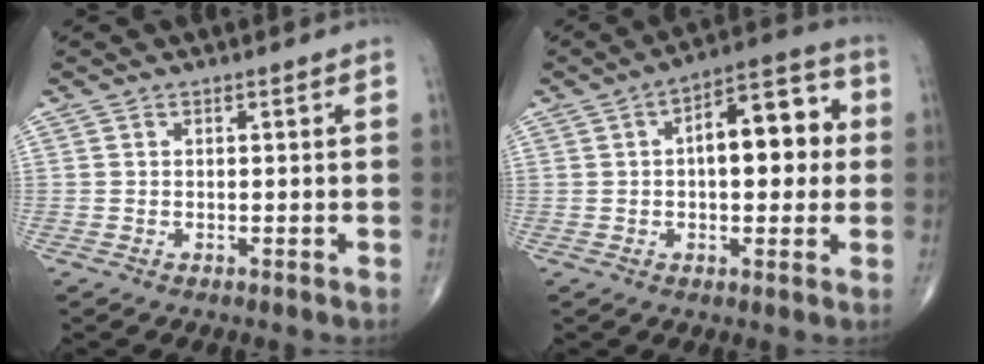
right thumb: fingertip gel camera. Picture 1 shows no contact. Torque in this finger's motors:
{"motor_torque": [0.48, 2.76, 1.00, -0.27, 0.07]}